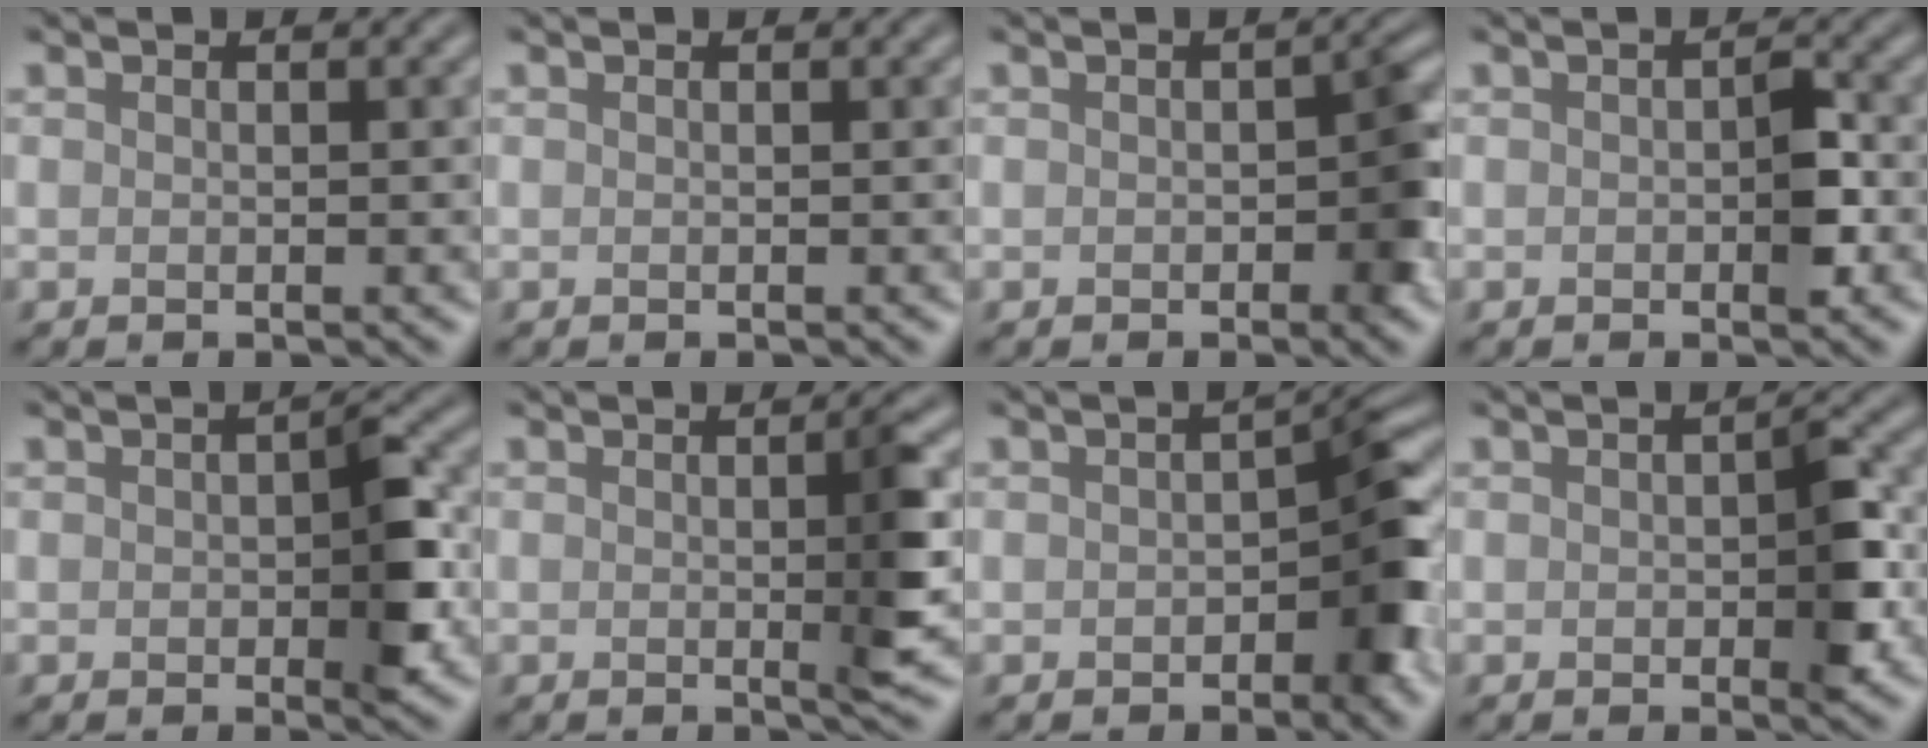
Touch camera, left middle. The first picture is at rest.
{"total": 0.0}
{"total": 3.2, "force": [-0.5, 1.9, 2.6], "torque": [-0.029, -0.002, -0.009]}
{"total": 2.4, "force": [-0.3, 1.1, 2.1], "torque": [-0.028, 0.002, -0.007]}
{"total": 3.9, "force": [-0.3, 1.7, 3.5], "torque": [-0.045, 0.000, -0.005]}
{"total": 3.3, "force": [0.0, 0.4, 3.2], "torque": [-0.046, -0.005, -0.003]}
{"total": 5.3, "force": [-1.2, 2.8, 4.3], "torque": [-0.036, 0.007, -0.023]}
{"total": 3.3, "force": [-0.3, 1.4, 3.0], "torque": [-0.038, -0.001, -0.004]}